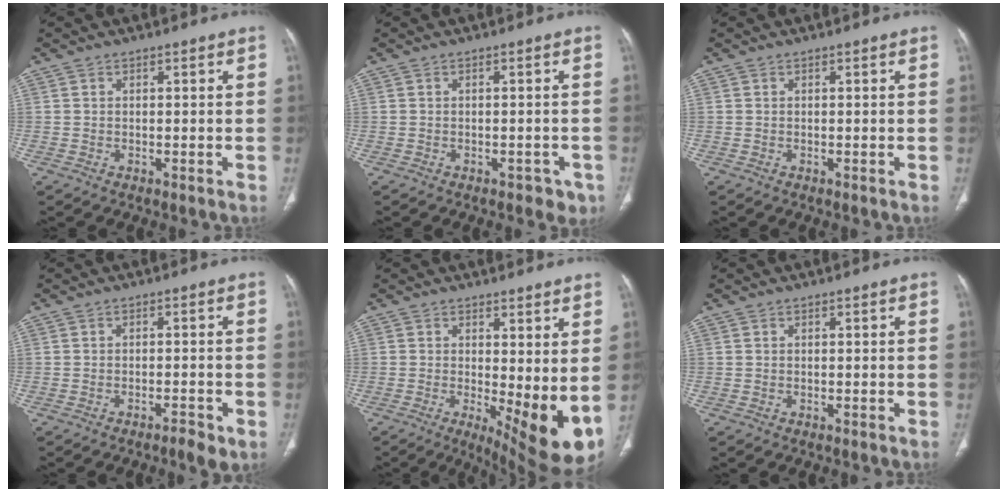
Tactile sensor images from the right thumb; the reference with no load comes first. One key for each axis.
{"total": 3.9, "fx": -2.5, "fy": 2.2, "fz": 2.1, "tx": -0.014, "ty": 0.010, "tz": -0.025}
{"total": 0.0}
{"total": 3.0, "fx": -1.7, "fy": 0.7, "fz": 2.4, "tx": -0.045, "ty": 0.009, "tz": -0.023}
{"total": 11.2, "fx": 0.3, "fy": 4.0, "fz": 10.5, "tx": -0.143, "ty": -0.025, "tz": 0.019}
{"total": 0.0}